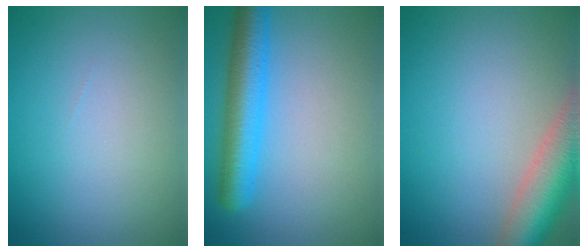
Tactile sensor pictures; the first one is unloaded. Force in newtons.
{"total": 5.7, "press": 5.7, "slide": 0.3}
{"total": 7.4, "press": 7.4, "slide": 0.7}